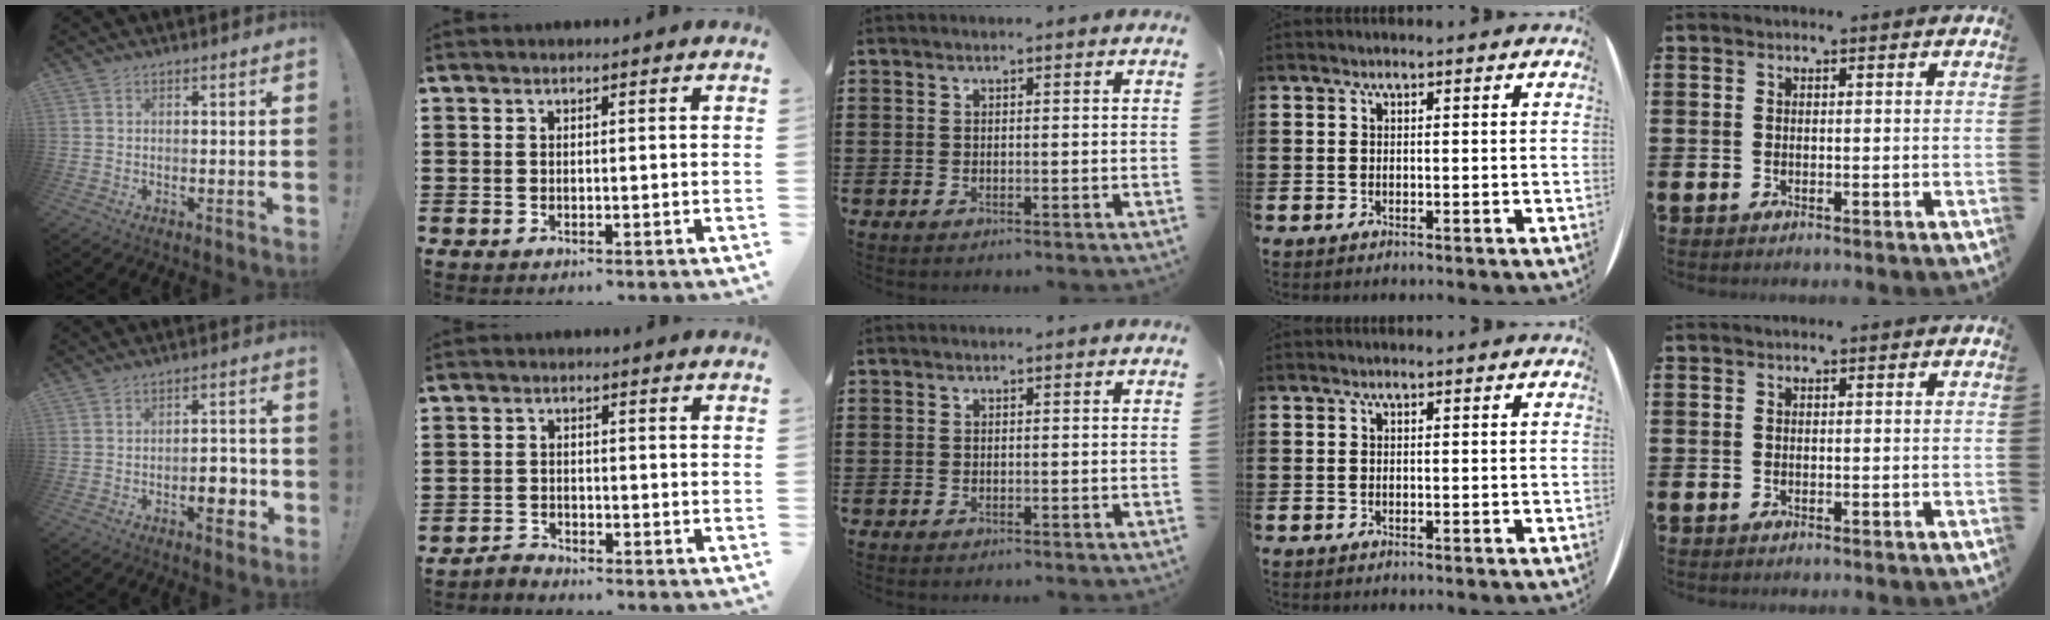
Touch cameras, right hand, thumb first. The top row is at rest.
{"thumb": {"total": 6.9, "force": [-2.7, 3.6, 5.2], "torque": [-0.059, 0.011, -0.044]}, "index": {"total": 1.7, "force": [-1.7, 0.3, -0.1], "torque": [-0.004, 0.007, -0.036]}}